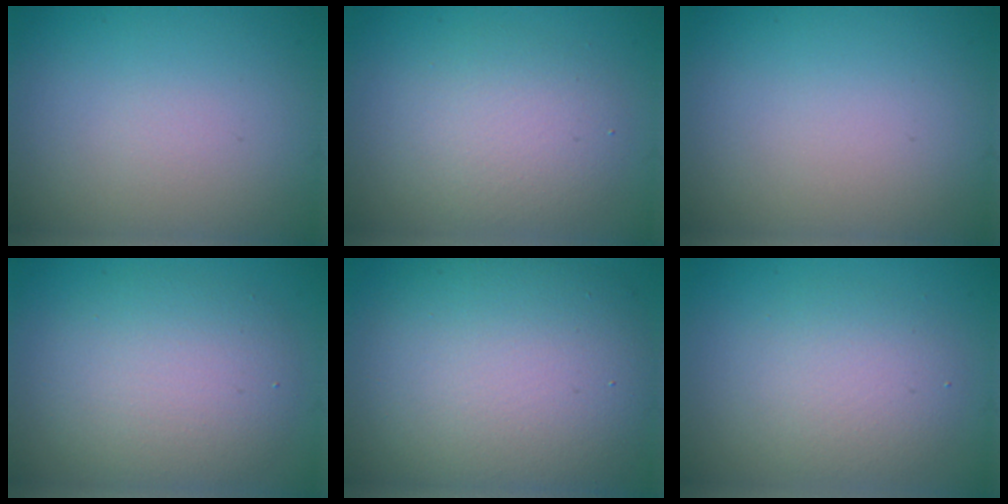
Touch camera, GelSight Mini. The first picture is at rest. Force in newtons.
{"total": 3.9, "press": 3.9, "slide": 0.4}
{"total": 0.0}
{"total": 5.8, "press": 5.8, "slide": 0.2}
{"total": 11.6, "press": 11.5, "slide": 1.2}
{"total": 3.7, "press": 3.7, "slide": 0.3}